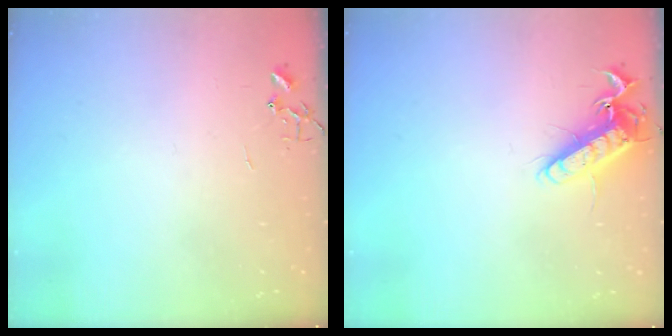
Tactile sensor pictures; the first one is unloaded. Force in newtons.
{"total": 13.3, "press": 13.2, "slide": 1.1}